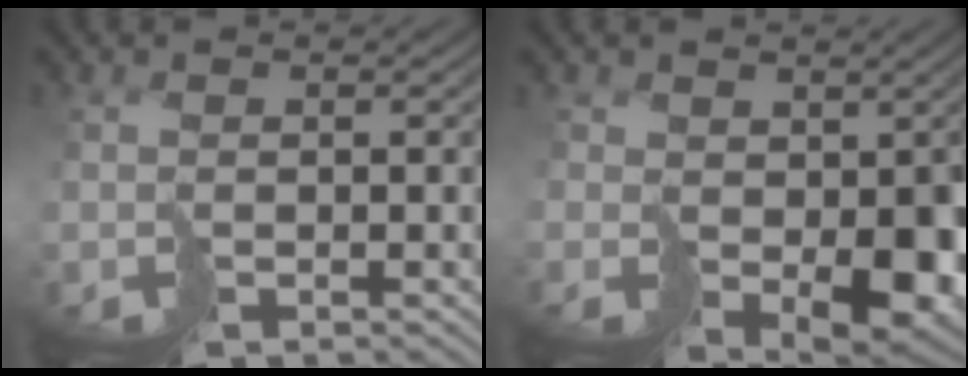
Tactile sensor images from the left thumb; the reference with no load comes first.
{"total": 5.7, "force": [0.3, 4.2, 3.8], "torque": [-0.060, -0.028, 0.015]}